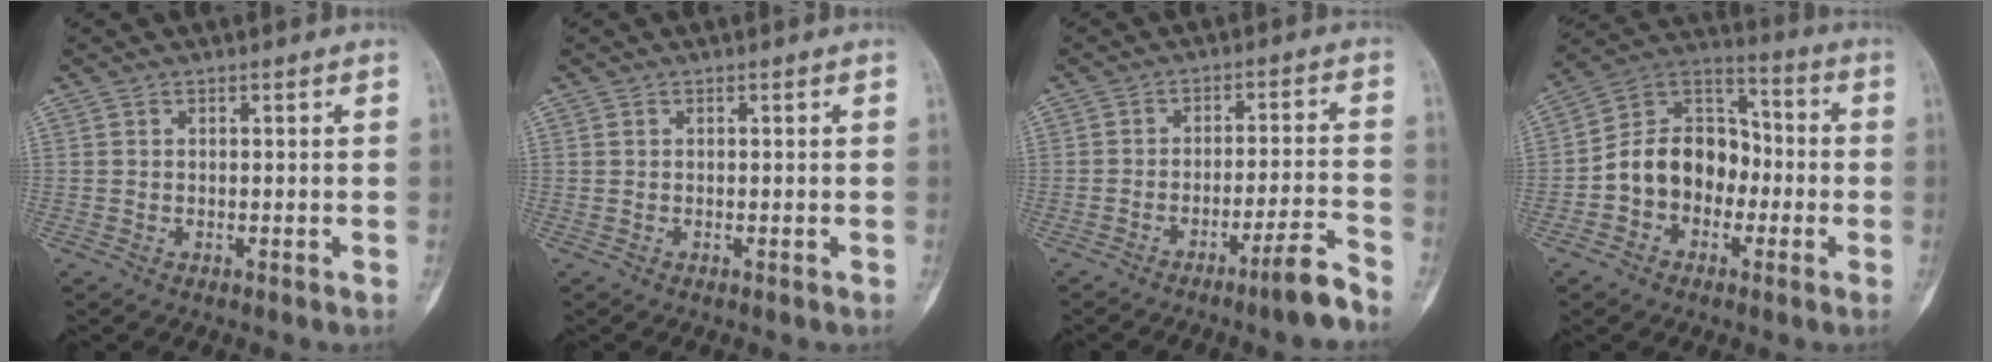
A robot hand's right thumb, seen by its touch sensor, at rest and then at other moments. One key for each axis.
{"total": 0.0}
{"total": 7.2, "fx": -5.4, "fy": -0.1, "fz": 4.8, "tx": -0.071, "ty": 0.040, "tz": -0.089}
{"total": 13.9, "fx": -2.7, "fy": 10.9, "fz": 8.2, "tx": -0.103, "ty": 0.051, "tz": -0.059}